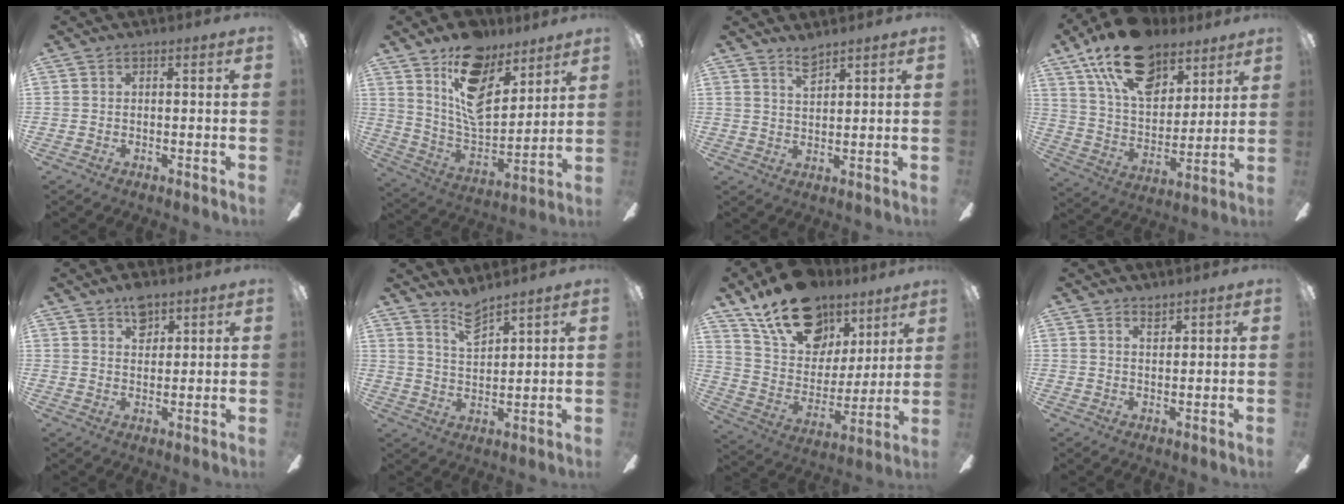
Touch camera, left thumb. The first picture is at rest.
{"total": 17.3, "force": [11.2, 9.0, 9.6], "torque": [-0.162, -0.064, 0.204]}
{"total": 4.0, "force": [3.4, 0.9, 2.0], "torque": [-0.038, -0.011, 0.058]}
{"total": 20.8, "force": [13.4, 11.2, 11.2], "torque": [-0.196, -0.064, 0.242]}
{"total": 5.9, "force": [3.9, 3.4, 2.8], "torque": [-0.034, -0.012, 0.067]}
{"total": 6.9, "force": [5.8, 1.9, 3.2], "torque": [-0.064, -0.030, 0.103]}
{"total": 20.3, "force": [14.1, 11.4, 9.2], "torque": [-0.163, -0.079, 0.258]}
{"total": 2.4, "force": [2.0, 0.9, 1.0], "torque": [-0.016, -0.002, 0.035]}